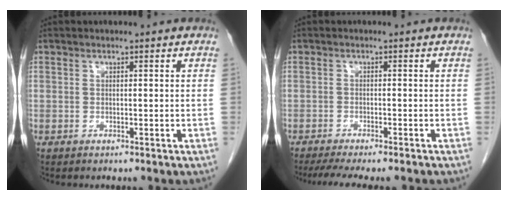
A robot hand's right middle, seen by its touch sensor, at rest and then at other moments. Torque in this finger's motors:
{"motor_torque": [0.18, -0.14, 0.05, 0.02]}